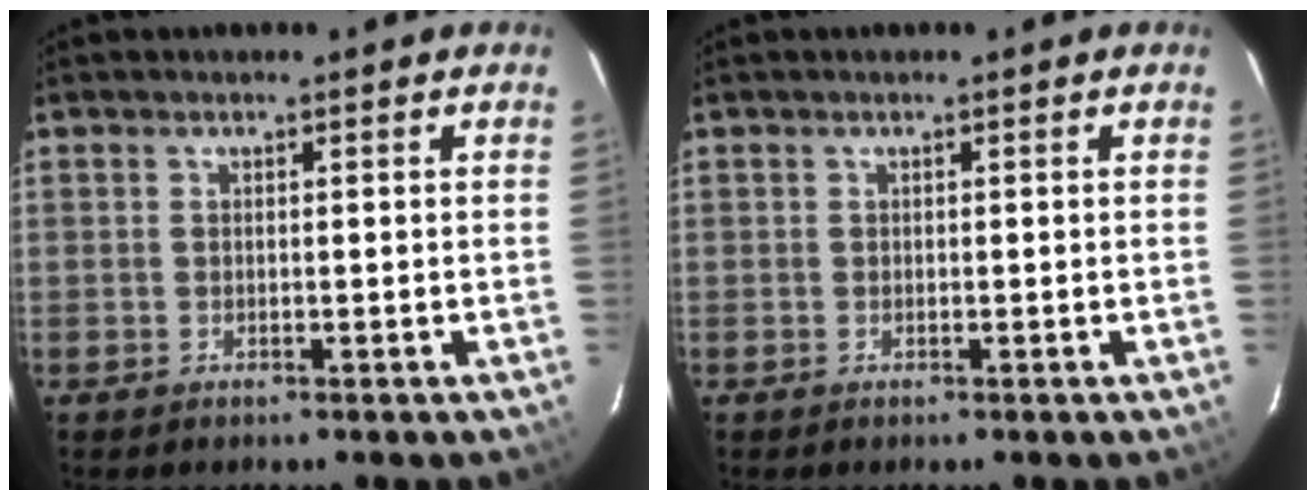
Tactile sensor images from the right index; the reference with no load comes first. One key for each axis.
{"total": 0.0}